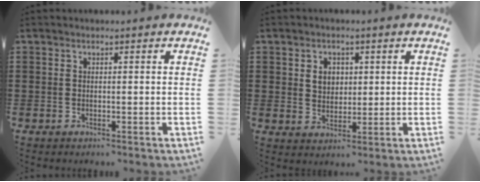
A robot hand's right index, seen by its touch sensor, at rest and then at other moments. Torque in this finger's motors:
{"motor_torque": [0.04, 0.03, 0.23, 0.04]}